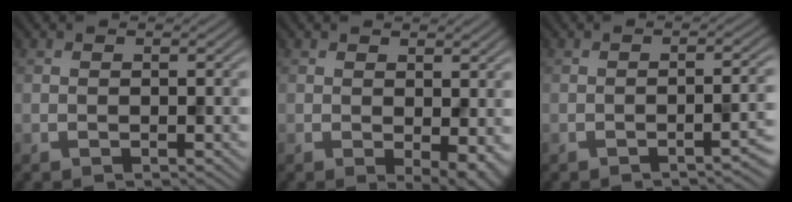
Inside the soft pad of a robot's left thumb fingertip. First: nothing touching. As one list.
[{"total": 3.5, "force": [0.0, 1.7, 3.0], "torque": [-0.037, -0.009, 0.002]}, {"total": 3.6, "force": [-1.9, 0.7, 2.9], "torque": [-0.030, 0.009, -0.034]}]